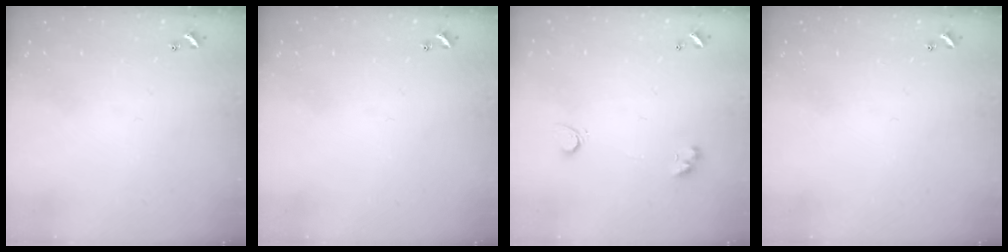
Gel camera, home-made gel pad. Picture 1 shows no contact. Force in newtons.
{"total": 0.0}
{"total": 2.9, "press": 2.6, "slide": 1.3}
{"total": 0.0}